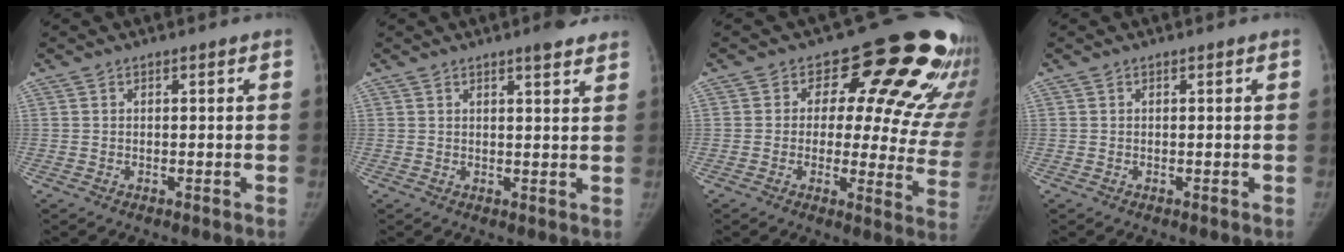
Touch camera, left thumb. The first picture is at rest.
{"total": 4.2, "force": [3.2, 0.8, 2.6], "torque": [-0.026, -0.016, 0.041]}
{"total": 21.9, "force": [12.6, 10.1, 14.8], "torque": [-0.131, -0.059, 0.138]}
{"total": 0.0}